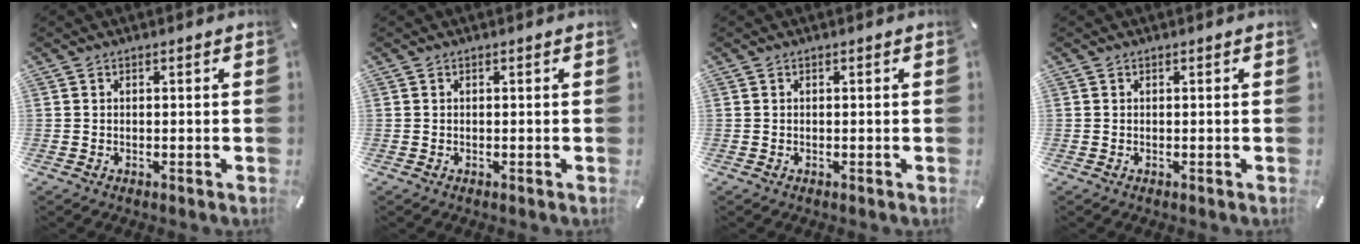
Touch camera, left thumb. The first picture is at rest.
{"total": 0.0}
{"total": 0.0}
{"total": 0.0}